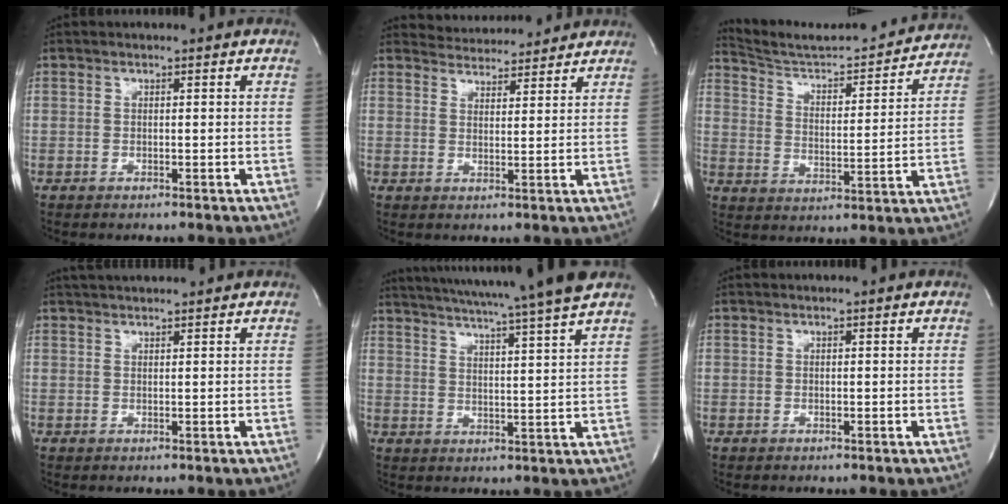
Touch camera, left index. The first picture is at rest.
{"total": 7.2, "force": [7.1, 1.1, 0.6], "torque": [-0.014, 0.015, 0.097]}
{"total": 18.5, "force": [17.8, 1.8, 4.8], "torque": [-0.072, -0.021, 0.253]}
{"total": 4.6, "force": [4.3, 0.0, 1.8], "torque": [-0.027, 0.032, 0.067]}
{"total": 17.2, "force": [15.1, -2.1, 8.1], "torque": [-0.142, -0.027, 0.207]}
{"total": 0.0}